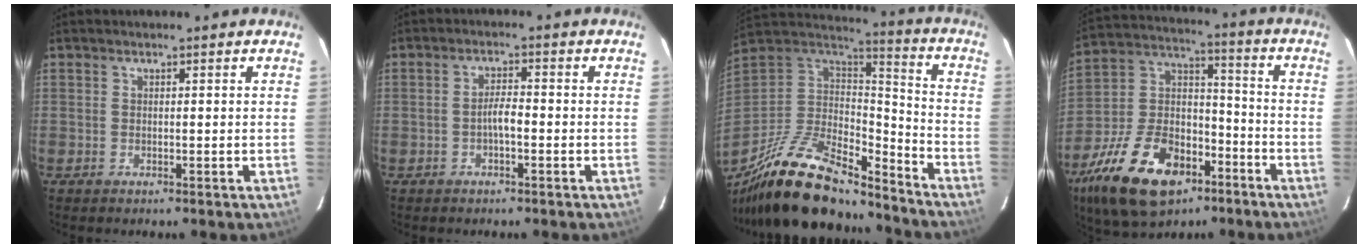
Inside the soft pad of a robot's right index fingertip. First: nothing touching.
{"total": 2.5, "force": [-1.1, 0.6, 2.2], "torque": [-0.043, 0.008, -0.020]}
{"total": 26.9, "force": [-20.2, 9.8, 14.8], "torque": [-0.292, -0.009, -0.332]}
{"total": 23.3, "force": [-13.2, 12.7, 14.3], "torque": [-0.299, 0.006, -0.218]}